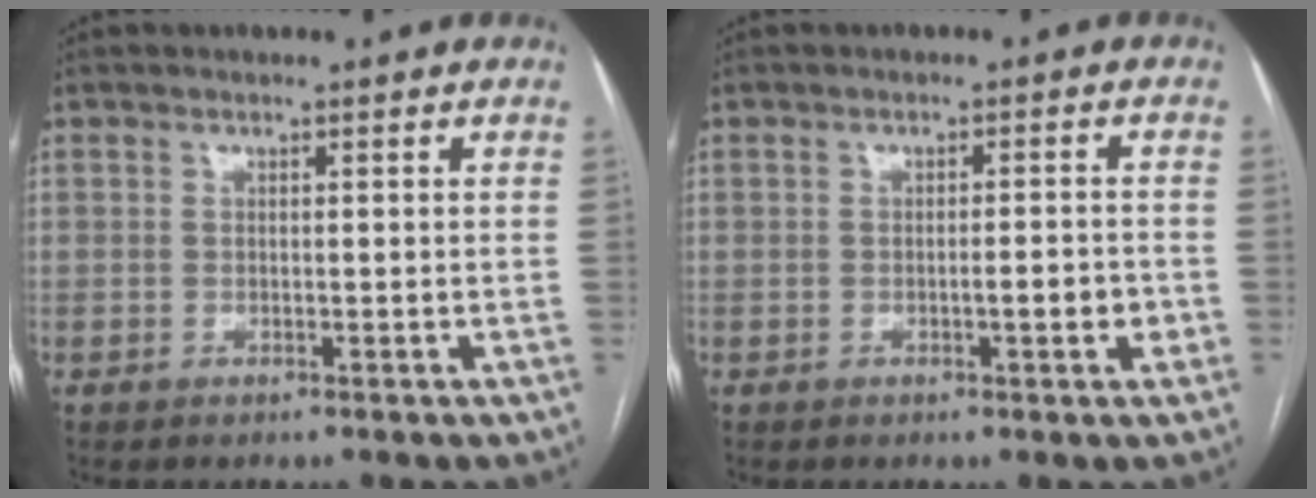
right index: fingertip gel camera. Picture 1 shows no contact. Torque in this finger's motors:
{"motor_torque": [0.85, -0.01, 0.31, 0.06]}